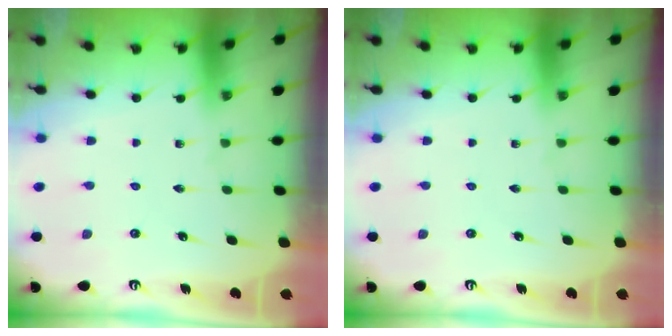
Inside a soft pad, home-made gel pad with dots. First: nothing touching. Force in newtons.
{"total": 0.0}